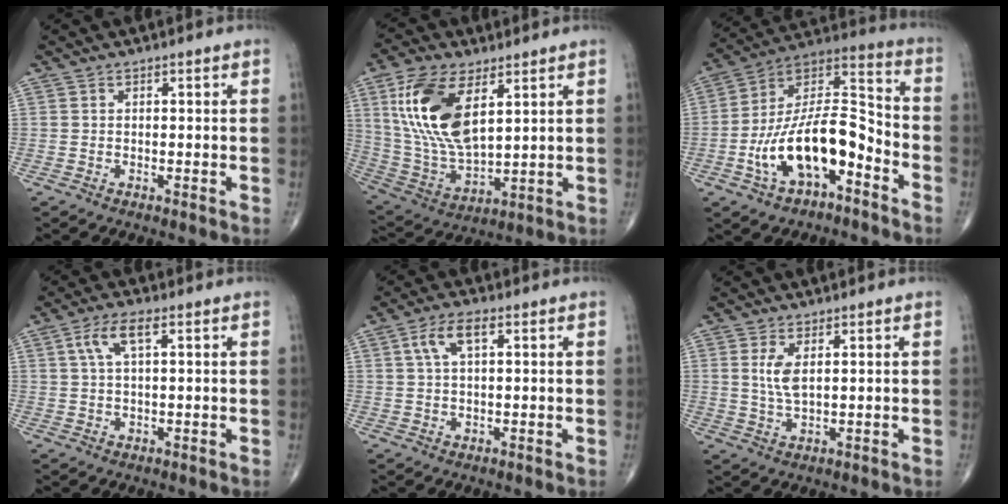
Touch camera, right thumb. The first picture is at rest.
{"total": 17.7, "force": [6.4, 8.4, 14.2], "torque": [-0.281, -0.023, 0.132]}
{"total": 18.7, "force": [-7.2, 8.6, 14.9], "torque": [-0.252, 0.071, -0.127]}
{"total": 5.4, "force": [1.9, 1.9, 4.7], "torque": [-0.101, 0.008, 0.038]}
{"total": 5.6, "force": [1.9, 2.3, 4.7], "torque": [-0.097, 0.008, 0.037]}
{"total": 4.2, "force": [1.2, 1.6, 3.7], "torque": [-0.077, -0.009, 0.031]}